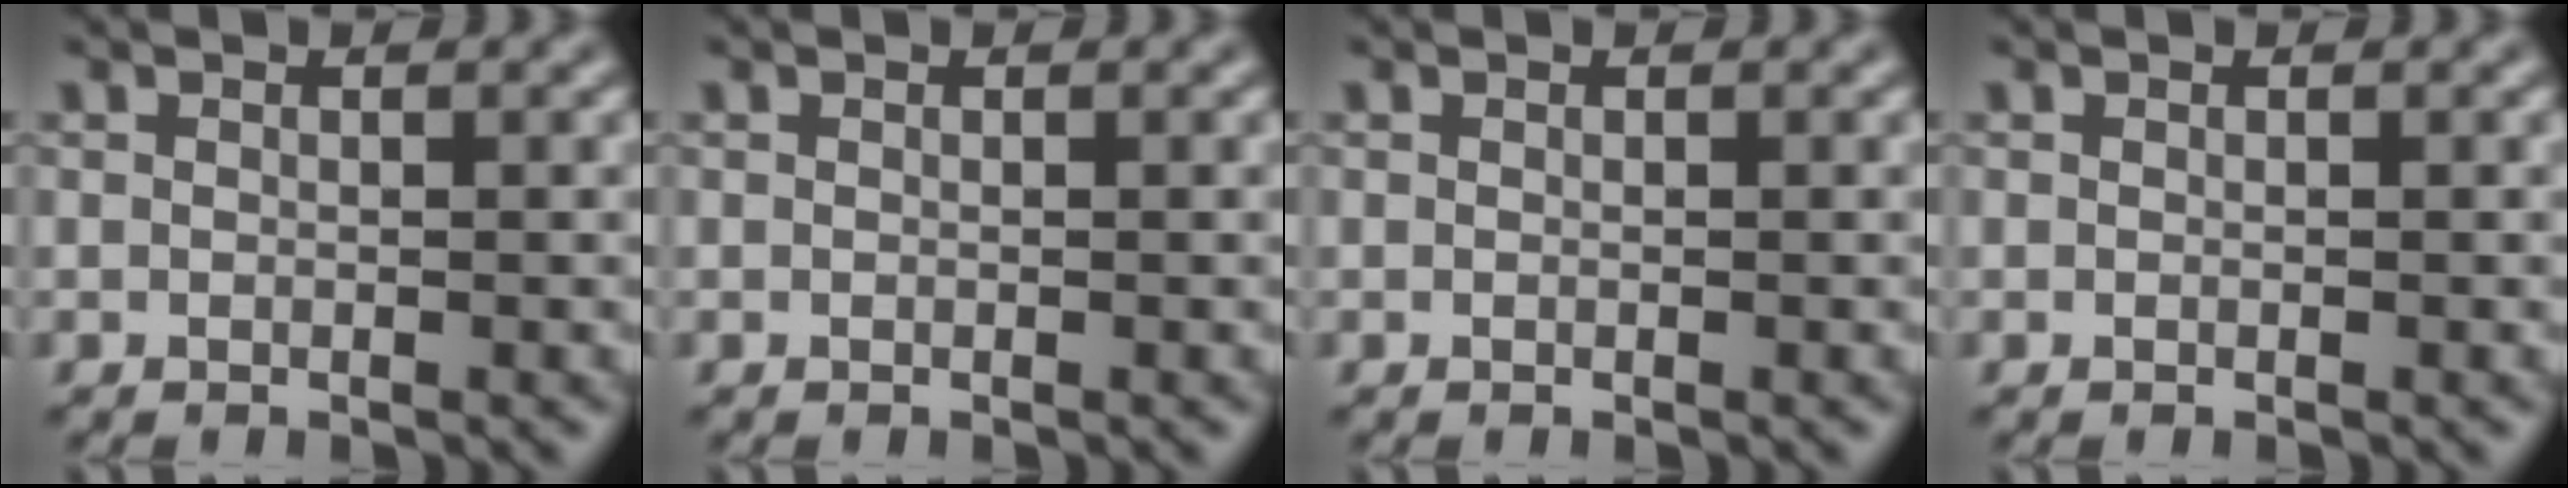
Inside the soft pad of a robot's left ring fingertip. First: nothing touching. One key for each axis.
{"total": 0.0}
{"total": 0.0}
{"total": 0.0}